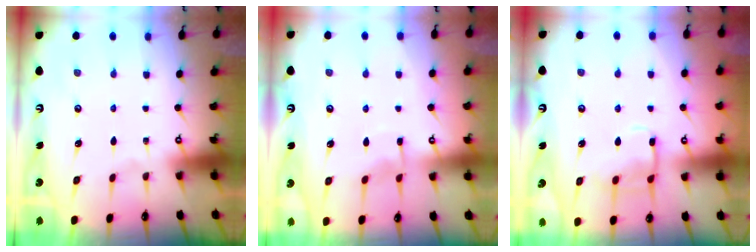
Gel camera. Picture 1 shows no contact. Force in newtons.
{"total": 5.5, "press": 5.5, "slide": 0.7}
{"total": 10.8, "press": 10.7, "slide": 1.1}